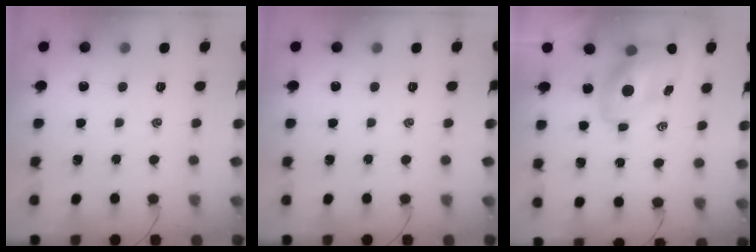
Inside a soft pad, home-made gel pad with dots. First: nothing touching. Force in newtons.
{"total": 0.0}
{"total": 8.7, "press": 8.4, "slide": 2.1}